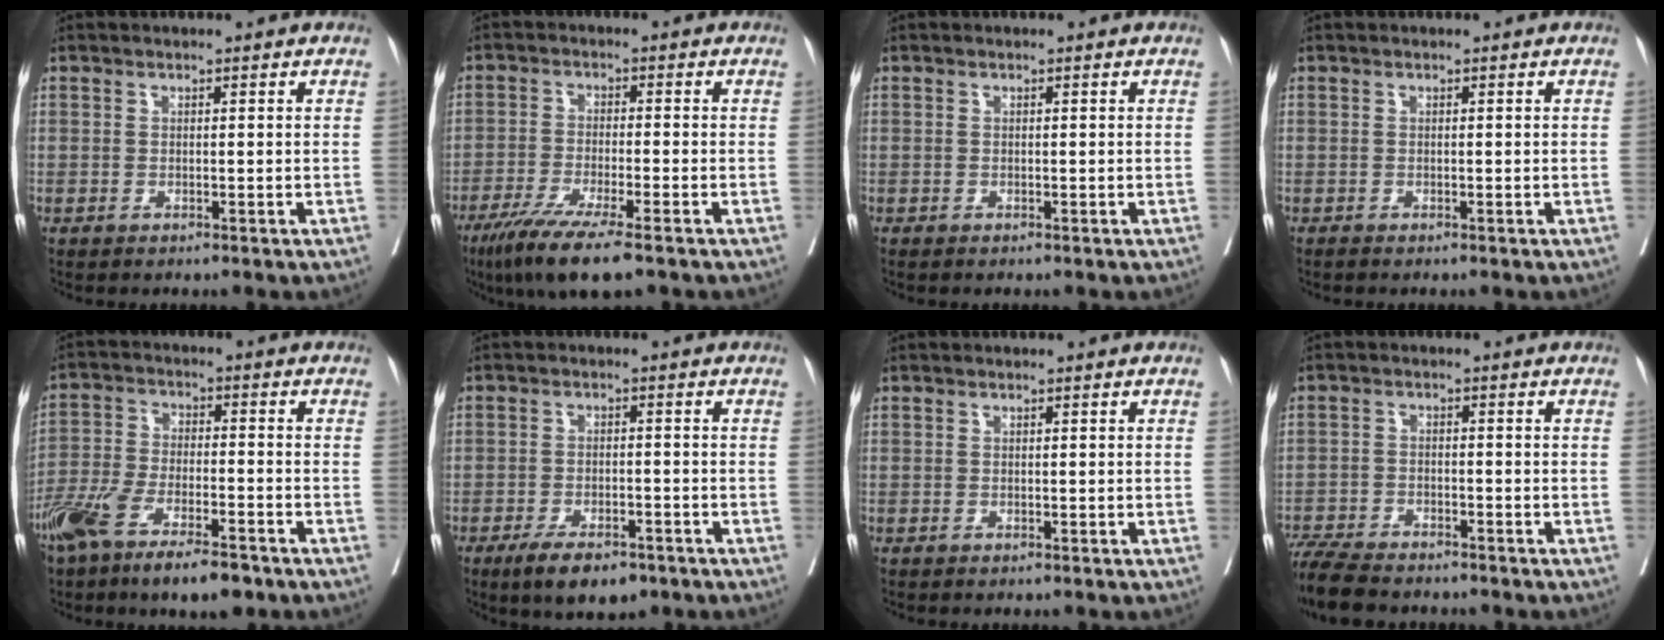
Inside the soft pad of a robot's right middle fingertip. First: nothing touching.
{"total": 9.3, "force": [-6.4, 0.3, 6.8], "torque": [-0.115, -0.025, -0.107]}
{"total": 0.0}
{"total": 0.0}
{"total": 12.4, "force": [-8.5, 3.3, 8.4], "torque": [-0.159, -0.014, -0.151]}
{"total": 7.3, "force": [-5.0, 2.8, 4.6], "torque": [-0.072, -0.006, -0.079]}
{"total": 0.0}
{"total": 9.1, "force": [-8.1, 1.9, 3.8], "torque": [-0.062, -0.019, -0.136]}